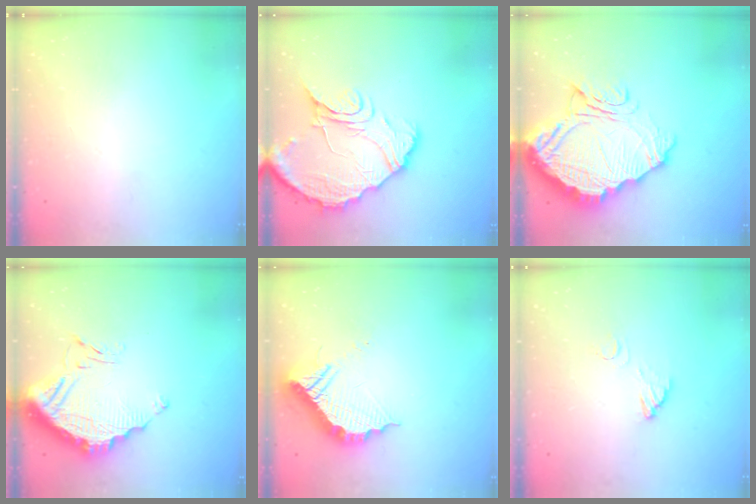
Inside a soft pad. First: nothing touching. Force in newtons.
{"total": 15.0, "press": 14.9, "slide": 1.3}
{"total": 20.2, "press": 20.1, "slide": 1.8}
{"total": 12.8, "press": 12.8, "slide": 0.8}
{"total": 14.5, "press": 14.4, "slide": 1.4}
{"total": 3.9, "press": 3.9, "slide": 0.2}